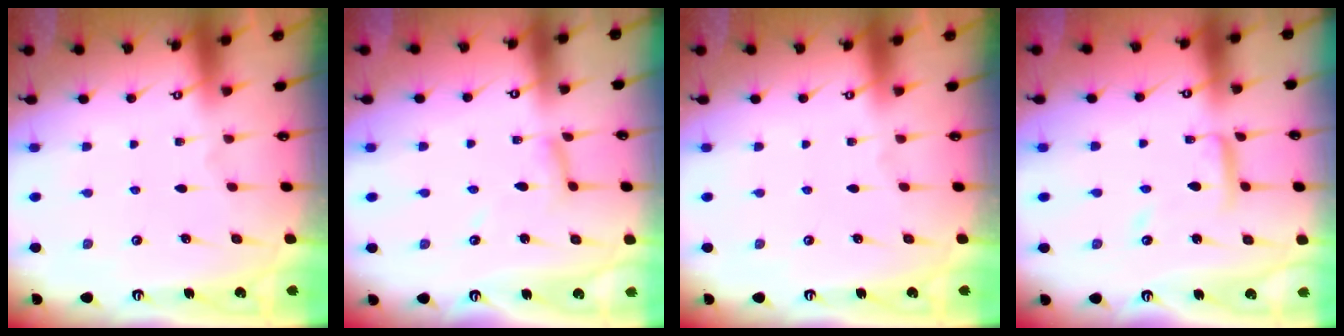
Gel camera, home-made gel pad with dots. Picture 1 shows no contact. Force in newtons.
{"total": 4.7, "press": 4.6, "slide": 0.4}
{"total": 0.0}
{"total": 9.1, "press": 9.1, "slide": 0.7}